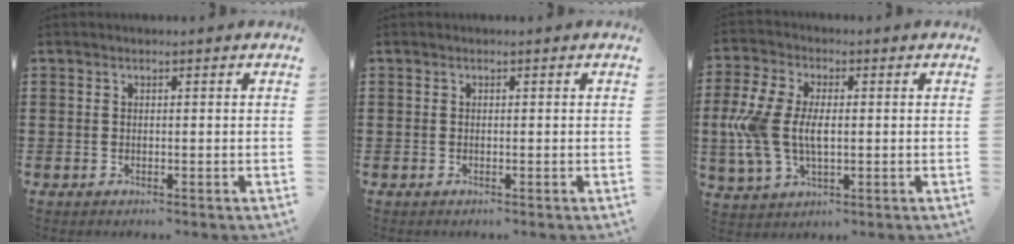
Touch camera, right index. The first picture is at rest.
{"total": 0.0}
{"total": 9.2, "force": [0.0, 5.3, 7.5], "torque": [-0.196, -0.002, -0.011]}